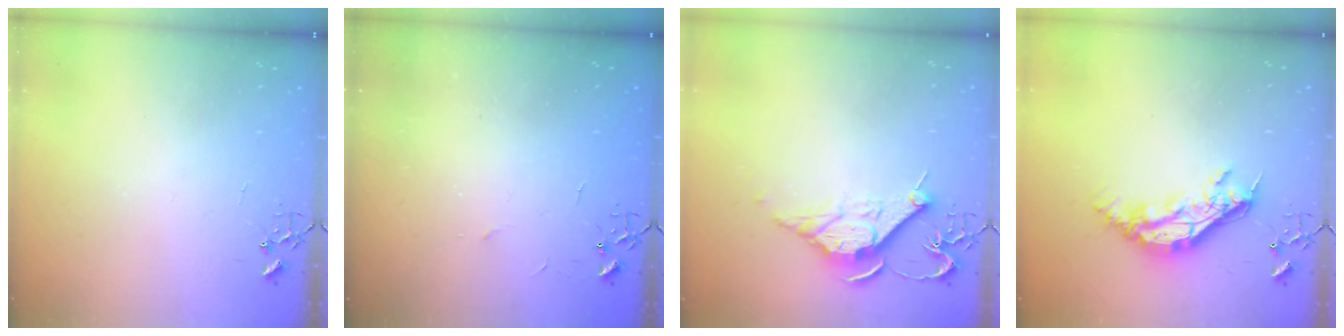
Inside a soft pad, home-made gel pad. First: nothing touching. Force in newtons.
{"total": 2.2, "press": 2.2, "slide": 0.3}
{"total": 11.7, "press": 11.7, "slide": 0.4}
{"total": 17.2, "press": 17.2, "slide": 0.3}